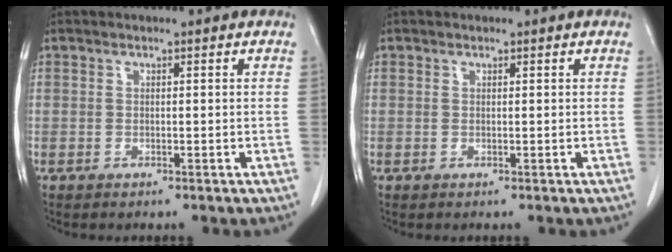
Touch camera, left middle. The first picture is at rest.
{"total": 0.0}